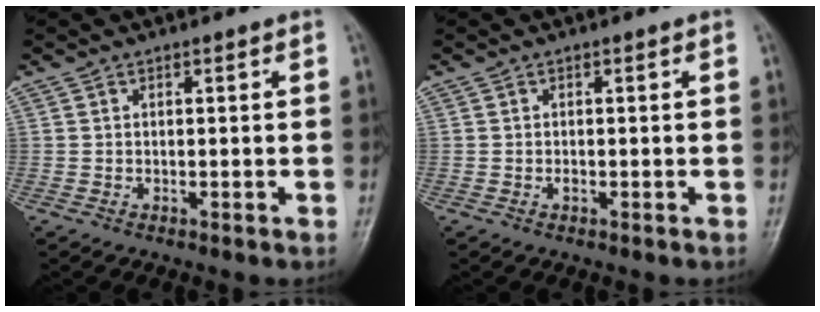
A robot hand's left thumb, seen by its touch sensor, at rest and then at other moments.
{"total": 0.6, "force": [-0.2, 0.4, 0.4], "torque": [-0.004, 0.001, -0.005]}